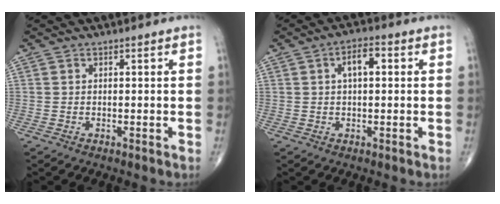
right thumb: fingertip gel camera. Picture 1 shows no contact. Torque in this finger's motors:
{"motor_torque": [-0.08, 1.20, 0.28, 0.05, 0.07]}